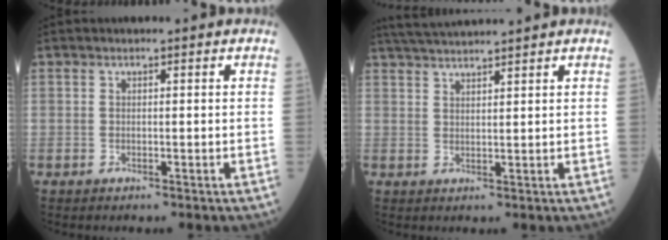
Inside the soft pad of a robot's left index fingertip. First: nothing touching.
{"total": 6.5, "force": [6.0, -1.1, 2.1], "torque": [-0.040, 0.026, 0.105]}